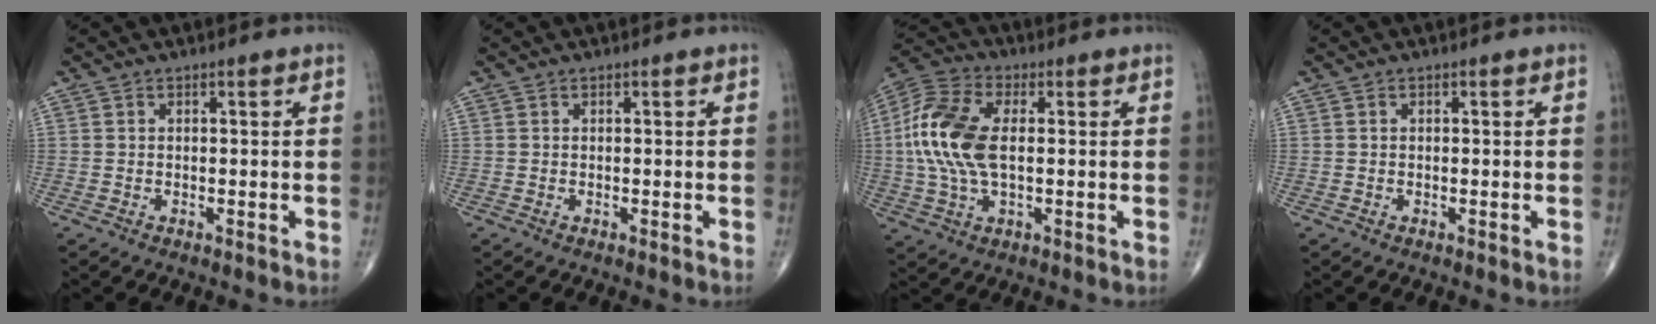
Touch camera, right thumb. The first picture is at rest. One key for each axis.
{"total": 0.0}
{"total": 14.7, "fx": 0.9, "fy": 7.8, "fz": 12.4, "tx": -0.280, "ty": 0.015, "tz": 0.012}
{"total": 0.0}